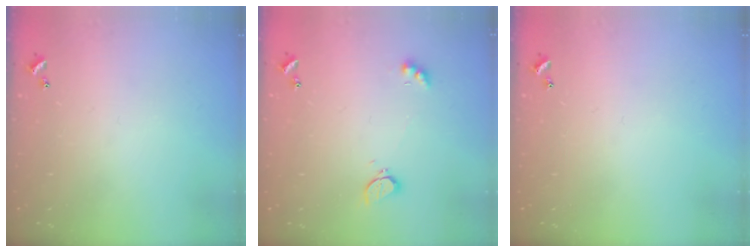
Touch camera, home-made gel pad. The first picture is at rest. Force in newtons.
{"total": 2.8, "press": 2.7, "slide": 0.6}
{"total": 0.0}